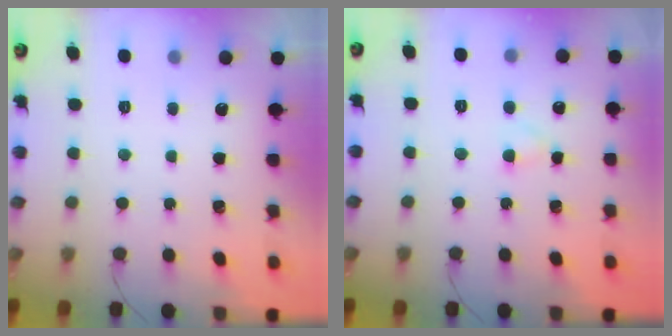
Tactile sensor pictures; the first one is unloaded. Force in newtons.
{"total": 1.8, "press": 1.6, "slide": 0.9}